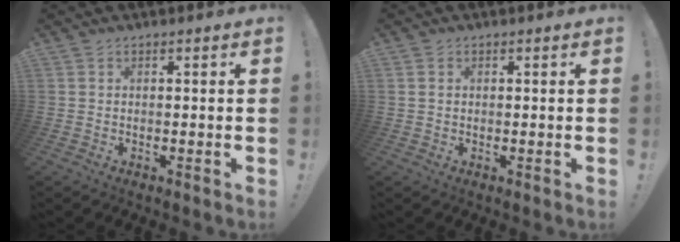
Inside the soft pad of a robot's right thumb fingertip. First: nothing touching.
{"total": 1.2, "force": [0.3, 1.0, 0.5], "torque": [-0.009, 0.003, 0.007]}